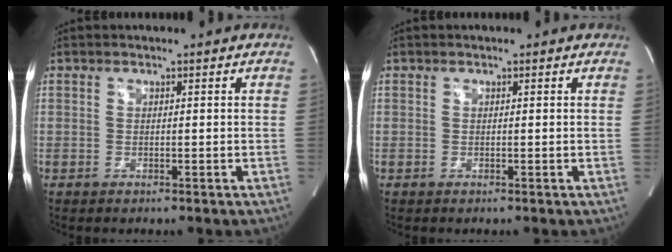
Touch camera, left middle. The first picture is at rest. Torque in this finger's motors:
{"motor_torque": [0.12, -0.02, -0.03, 0.01]}